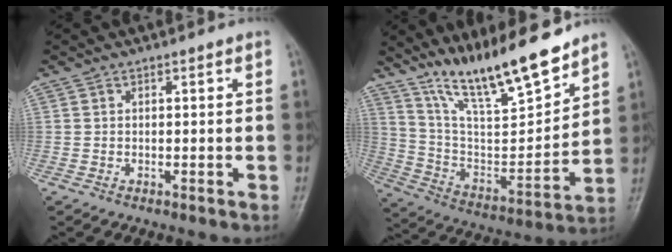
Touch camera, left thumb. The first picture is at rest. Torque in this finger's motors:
{"motor_torque": [0.50, 0.34, 1.40, -1.37, 0.12]}